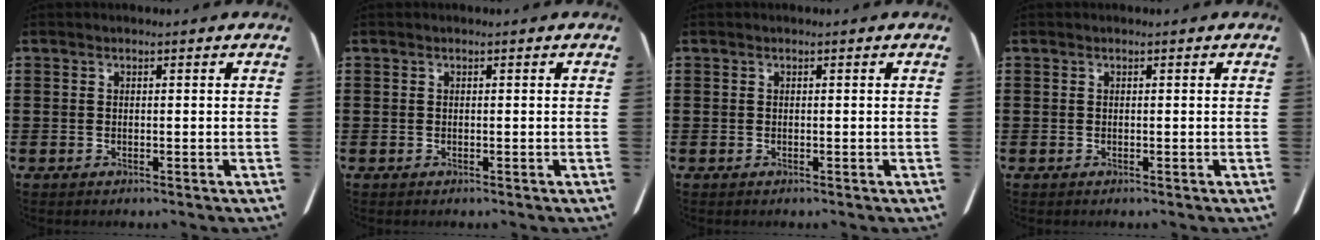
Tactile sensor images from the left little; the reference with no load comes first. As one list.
[{"total": 0.0}, {"total": 0.0}, {"total": 0.0}]